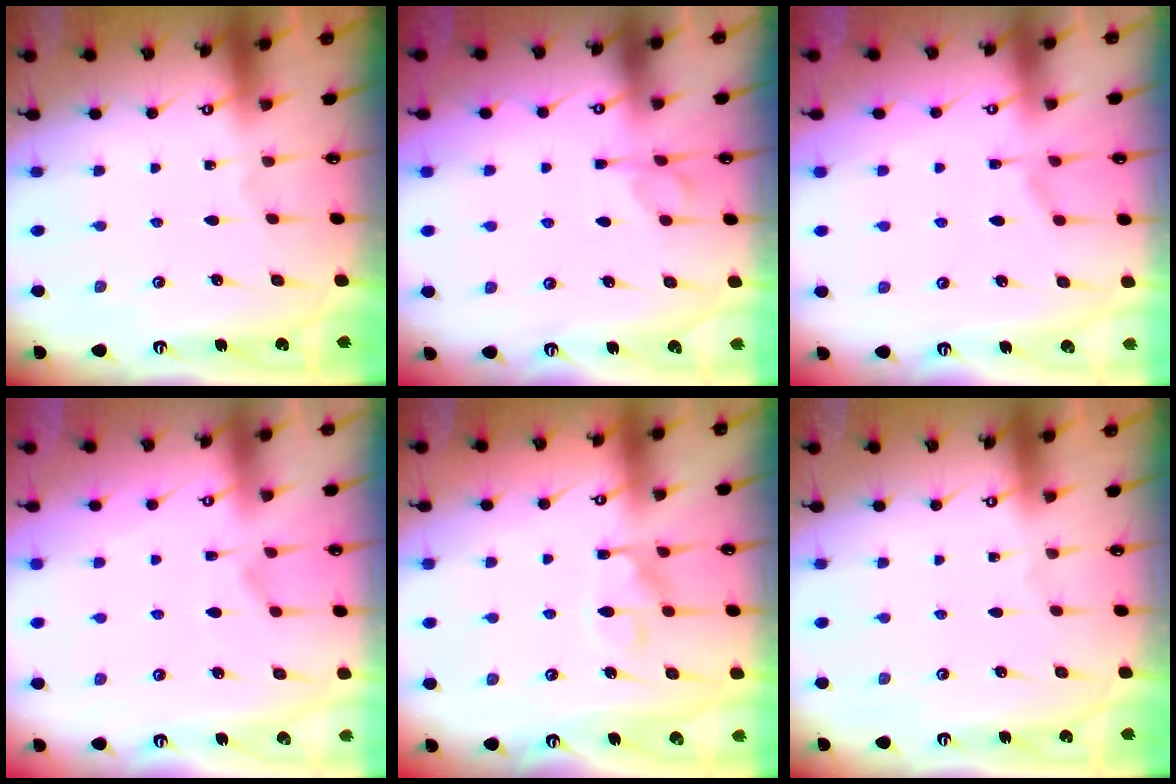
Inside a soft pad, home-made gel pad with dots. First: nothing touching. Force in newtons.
{"total": 1.7, "press": 1.5, "slide": 0.9}
{"total": 1.4, "press": 0.1, "slide": 1.4}
{"total": 2.4, "press": 2.1, "slide": 1.1}
{"total": 10.0, "press": 10.0, "slide": 1.0}
{"total": 0.0}